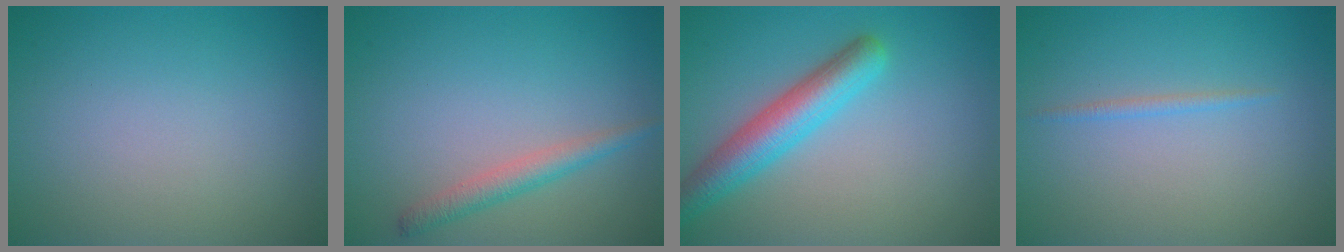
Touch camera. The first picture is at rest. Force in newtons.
{"total": 2.2, "press": 2.2, "slide": 0.0}
{"total": 4.6, "press": 4.6, "slide": 0.2}
{"total": 0.8, "press": 0.8, "slide": 0.0}